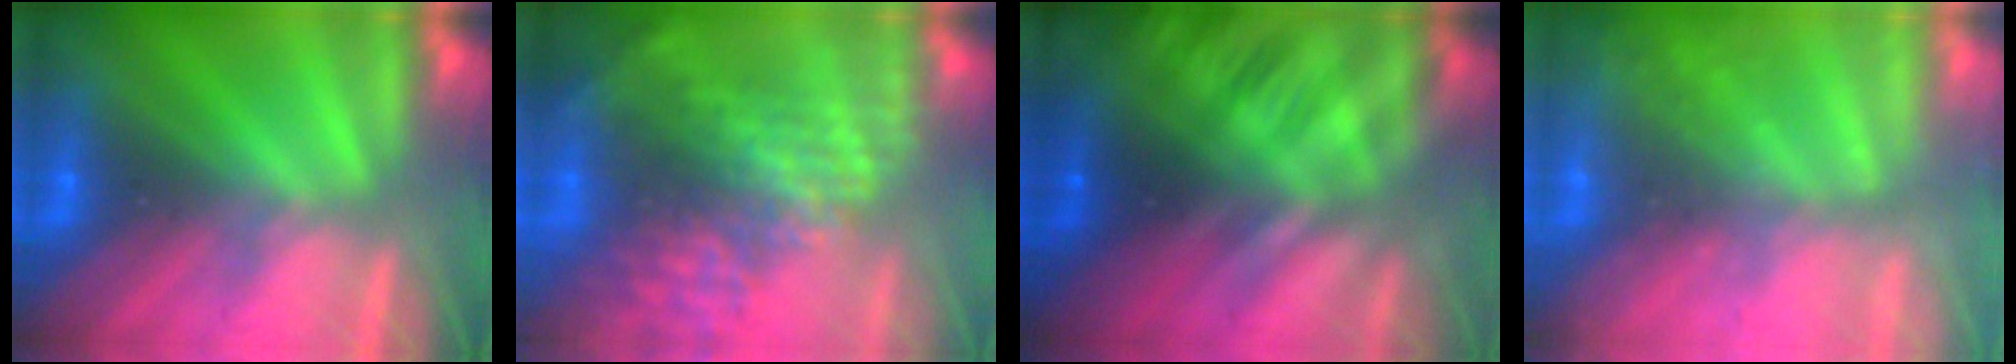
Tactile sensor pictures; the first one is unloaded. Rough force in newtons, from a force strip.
{"total": 5.8}
{"total": 2.9}
{"total": 2.5}